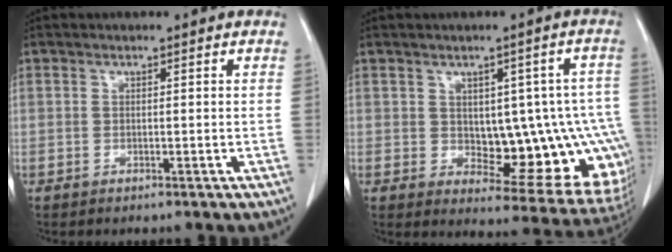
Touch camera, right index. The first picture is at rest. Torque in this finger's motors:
{"motor_torque": [0.88, -0.40, 0.21, 0.03]}